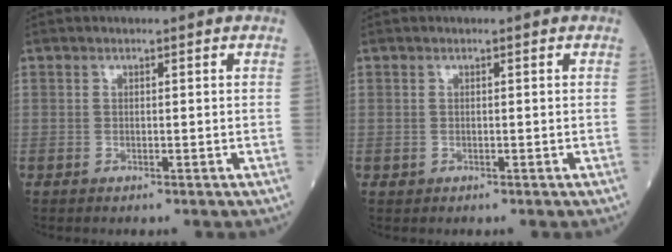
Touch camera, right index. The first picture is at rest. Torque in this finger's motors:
{"motor_torque": [-0.09, 0.01, -0.09, 0.00]}